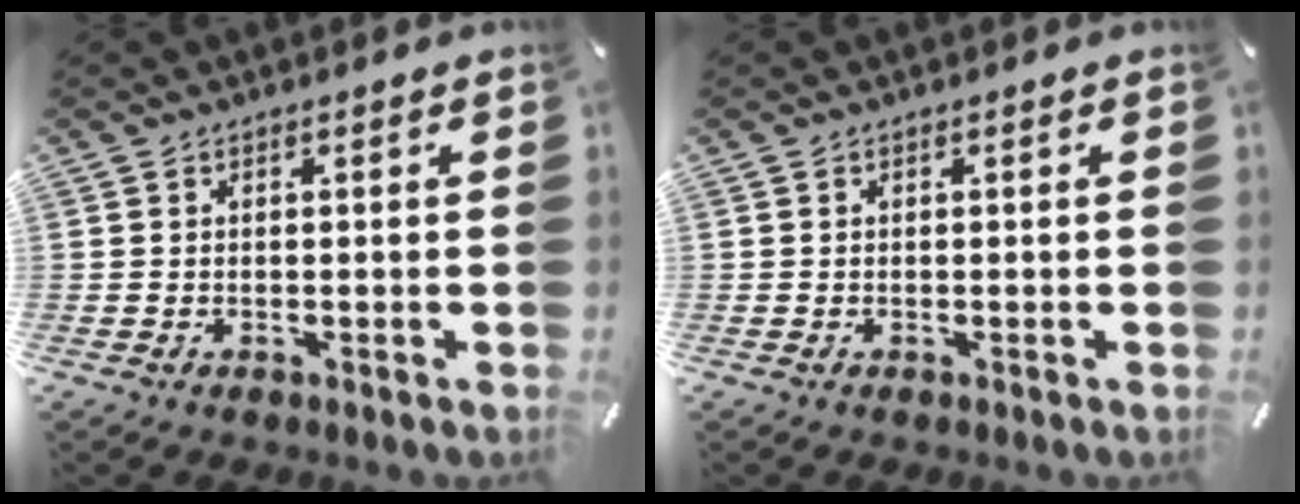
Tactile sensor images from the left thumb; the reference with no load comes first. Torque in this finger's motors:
{"motor_torque": [-0.02, -0.02, -0.01, 0.01, 0.00]}